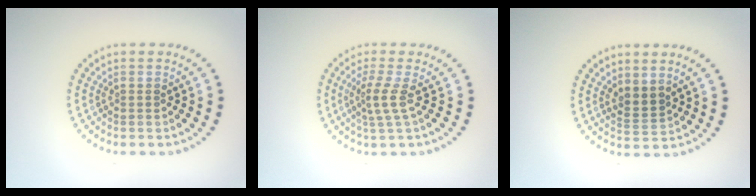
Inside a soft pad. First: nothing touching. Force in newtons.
{"total": 2.3, "press": 1.5, "slide": 1.8}
{"total": 2.0, "press": 1.6, "slide": 1.2}